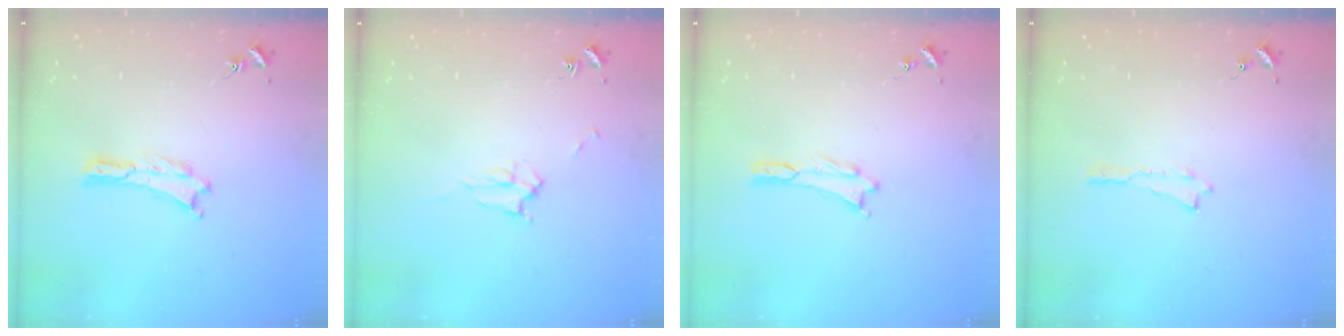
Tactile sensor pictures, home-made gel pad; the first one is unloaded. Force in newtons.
{"total": 2.3, "press": 2.3, "slide": 0.3}
{"total": 0.0}
{"total": 0.0}